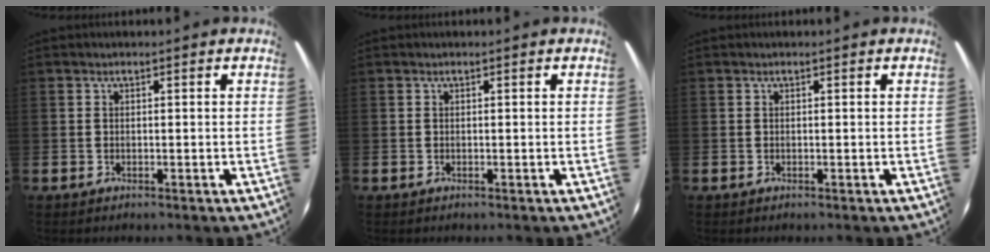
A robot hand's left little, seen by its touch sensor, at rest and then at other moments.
{"total": 0.0}
{"total": 0.0}